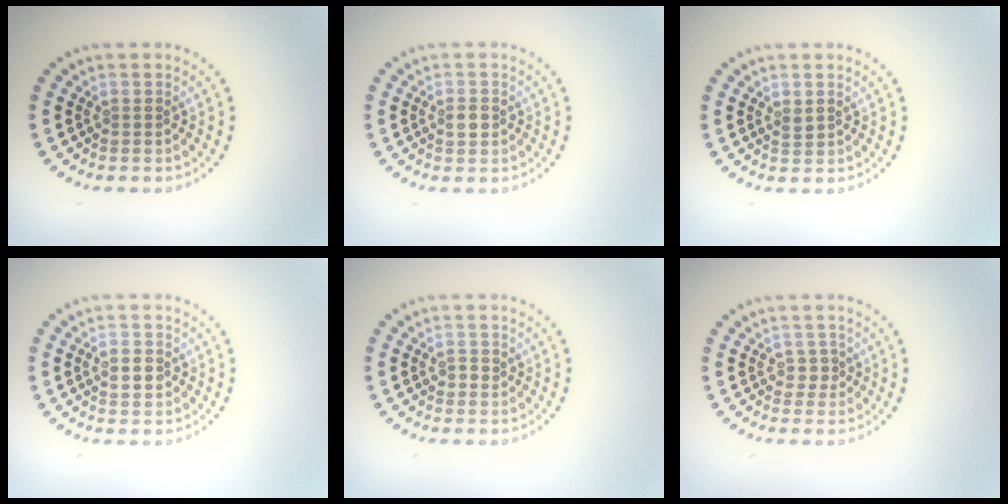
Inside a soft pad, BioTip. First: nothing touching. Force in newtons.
{"total": 1.5, "press": 1.5, "slide": 0.3}
{"total": 0.8, "press": 0.8, "slide": 0.3}
{"total": 2.4, "press": 2.4, "slide": 0.0}
{"total": 1.1, "press": 1.0, "slide": 0.5}
{"total": 1.1, "press": 0.9, "slide": 0.6}